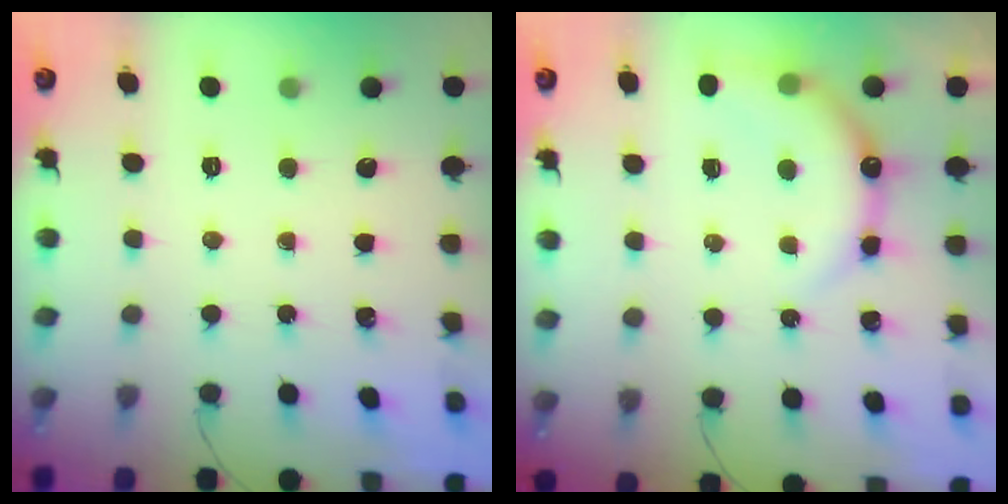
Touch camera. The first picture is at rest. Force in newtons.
{"total": 9.0, "press": 9.0, "slide": 0.9}